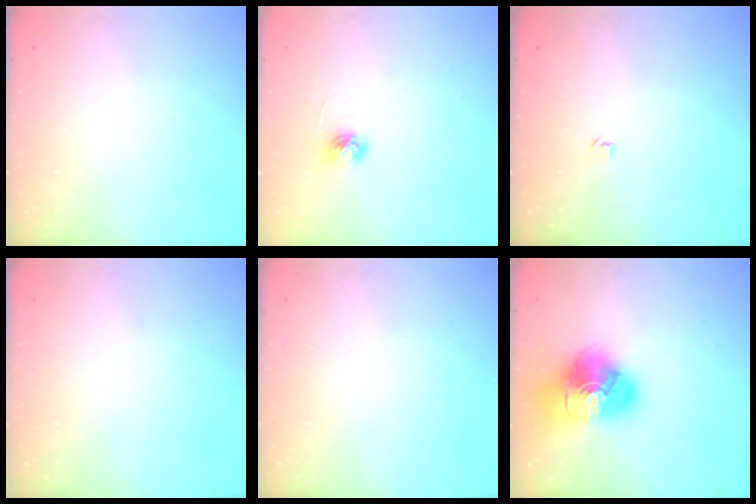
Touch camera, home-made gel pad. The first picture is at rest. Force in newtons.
{"total": 3.7, "press": 3.7, "slide": 0.3}
{"total": 3.2, "press": 3.2, "slide": 0.4}
{"total": 0.0}
{"total": 0.0}
{"total": 16.9, "press": 16.8, "slide": 2.0}